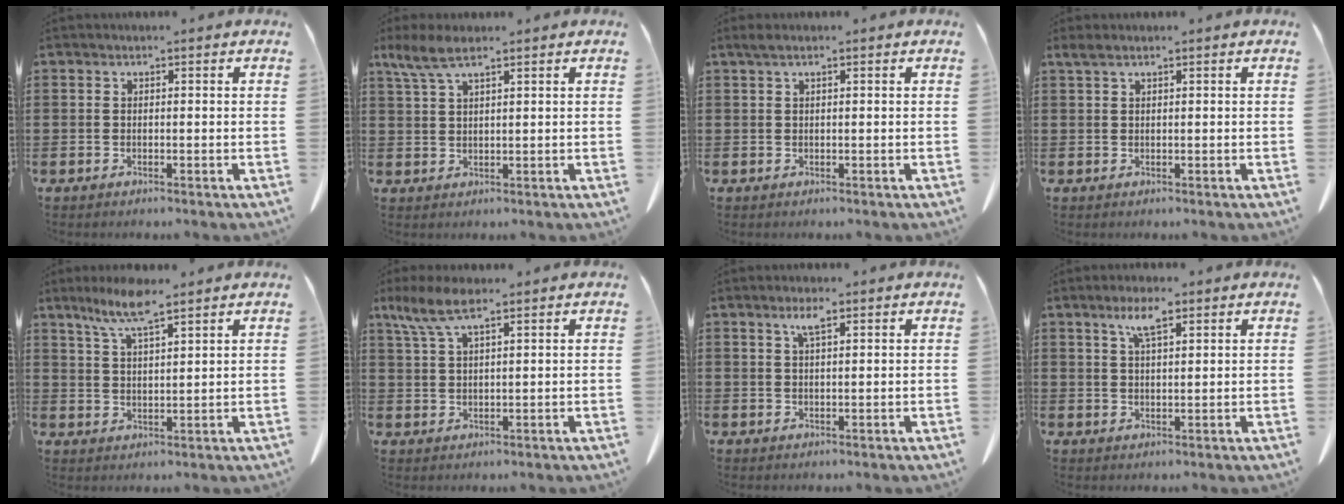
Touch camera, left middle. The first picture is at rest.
{"total": 4.7, "force": [3.1, 1.0, 3.5], "torque": [-0.081, -0.002, 0.054]}
{"total": 1.1, "force": [0.5, 0.1, 1.0], "torque": [-0.020, 0.000, 0.009]}
{"total": 1.3, "force": [0.8, 0.2, 0.9], "torque": [-0.021, 0.002, 0.014]}
{"total": 7.2, "force": [5.1, 1.2, 5.0], "torque": [-0.108, -0.004, 0.089]}
{"total": 5.9, "force": [3.7, 1.4, 4.4], "torque": [-0.101, -0.004, 0.064]}
{"total": 2.9, "force": [1.7, 0.6, 2.3], "torque": [-0.048, 0.006, 0.028]}
{"total": 5.1, "force": [3.0, 1.3, 3.9], "torque": [-0.076, 0.004, 0.050]}